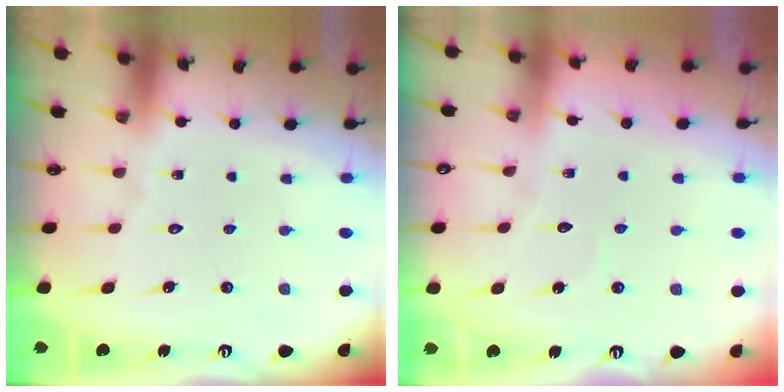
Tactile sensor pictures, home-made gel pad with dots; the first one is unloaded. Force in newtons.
{"total": 3.5, "press": 3.5, "slide": 0.4}